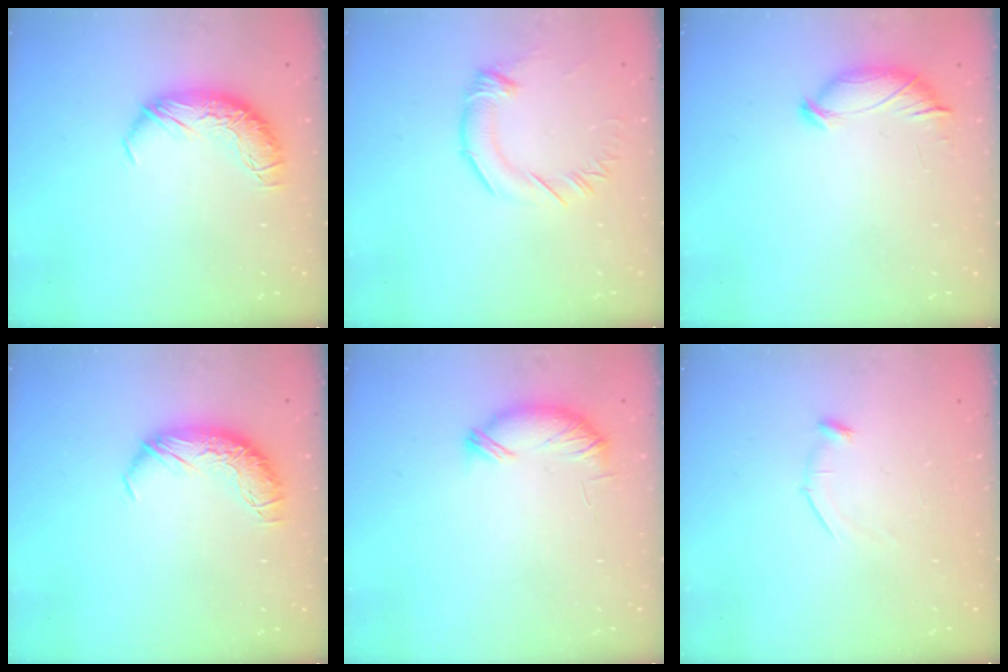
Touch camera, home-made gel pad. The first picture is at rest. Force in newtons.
{"total": 1.9, "press": 1.8, "slide": 0.7}
{"total": 6.7, "press": 6.7, "slide": 0.2}
{"total": 0.0}
{"total": 5.9, "press": 5.9, "slide": 0.4}
{"total": 7.8, "press": 7.8, "slide": 1.0}